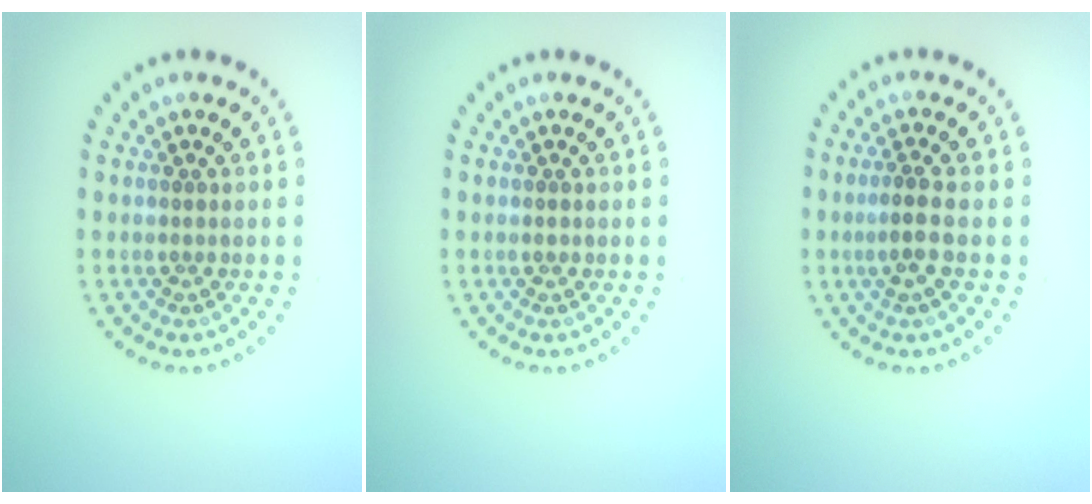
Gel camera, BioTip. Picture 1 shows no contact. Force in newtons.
{"total": 0.5, "press": 0.5, "slide": 0.1}
{"total": 1.8, "press": 1.5, "slide": 1.0}